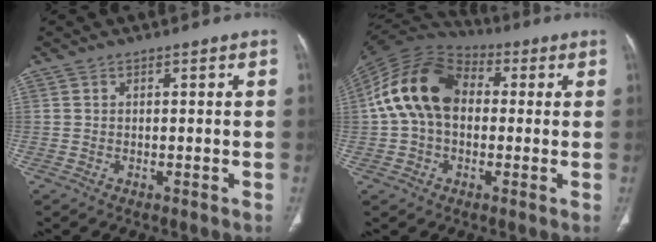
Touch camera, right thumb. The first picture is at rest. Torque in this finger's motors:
{"motor_torque": [1.26, 3.69, 1.53, -0.45, 0.21]}